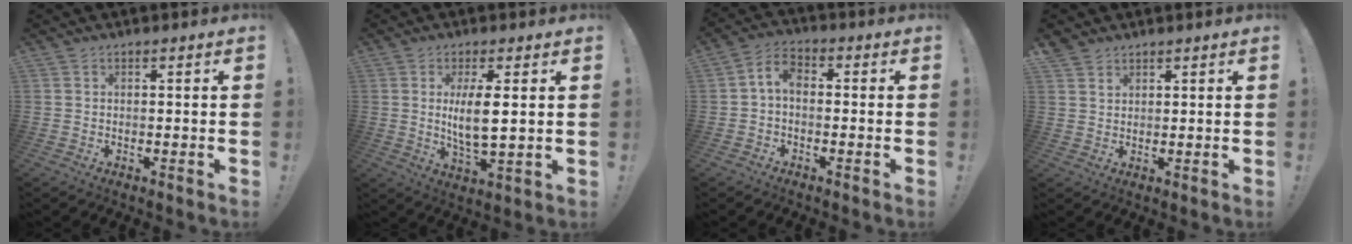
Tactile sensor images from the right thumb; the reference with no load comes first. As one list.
[{"total": 8.4, "force": [1.5, 2.2, 8.0], "torque": [-0.162, -0.014, 0.022]}, {"total": 5.2, "force": [-0.7, 2.9, 4.3], "torque": [-0.093, 0.006, -0.013]}, {"total": 3.0, "force": [2.4, 1.8, 0.3], "torque": [0.002, -0.016, 0.042]}]